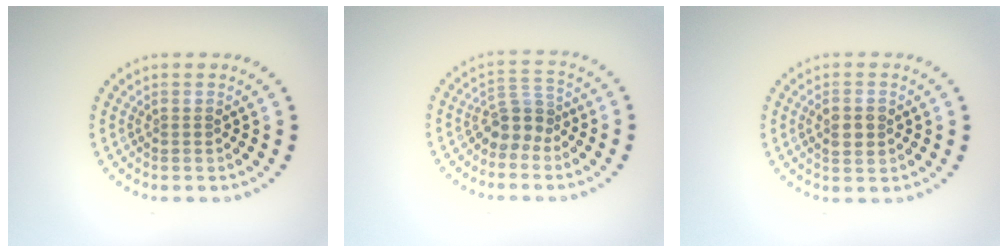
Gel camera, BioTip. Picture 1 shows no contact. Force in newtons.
{"total": 2.8, "press": 2.2, "slide": 1.8}
{"total": 1.9, "press": 1.9, "slide": 0.1}